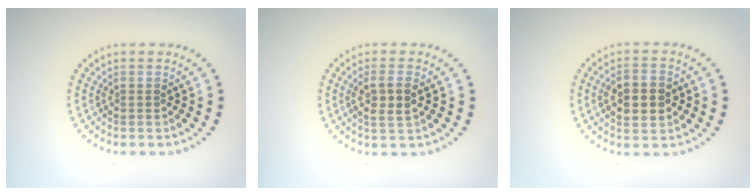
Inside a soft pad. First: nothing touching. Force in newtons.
{"total": 2.6, "press": 2.4, "slide": 0.9}
{"total": 5.1, "press": 5.0, "slide": 0.2}